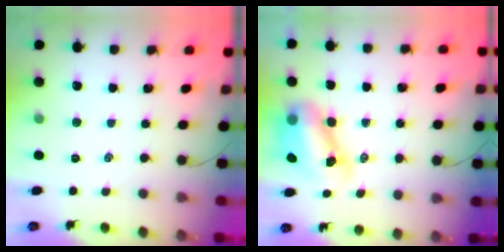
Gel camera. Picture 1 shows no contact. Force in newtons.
{"total": 9.6, "press": 9.2, "slide": 2.8}